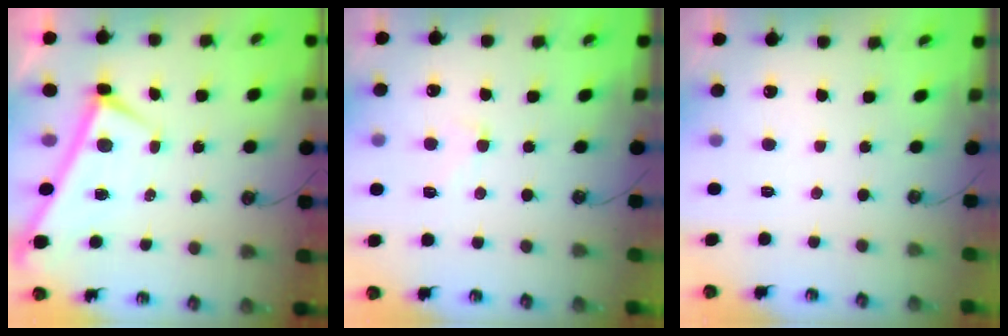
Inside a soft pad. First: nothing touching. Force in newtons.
{"total": 0.9, "press": 0.5, "slide": 0.8}
{"total": 0.0}